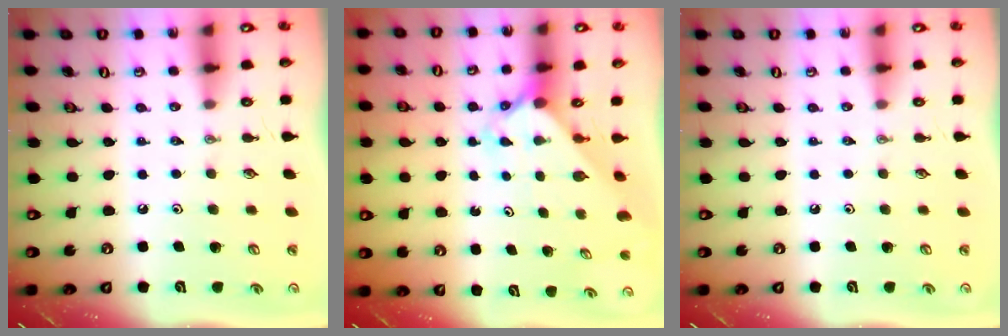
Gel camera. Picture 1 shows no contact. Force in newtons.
{"total": 2.4, "press": 2.4, "slide": 0.2}
{"total": 0.0}